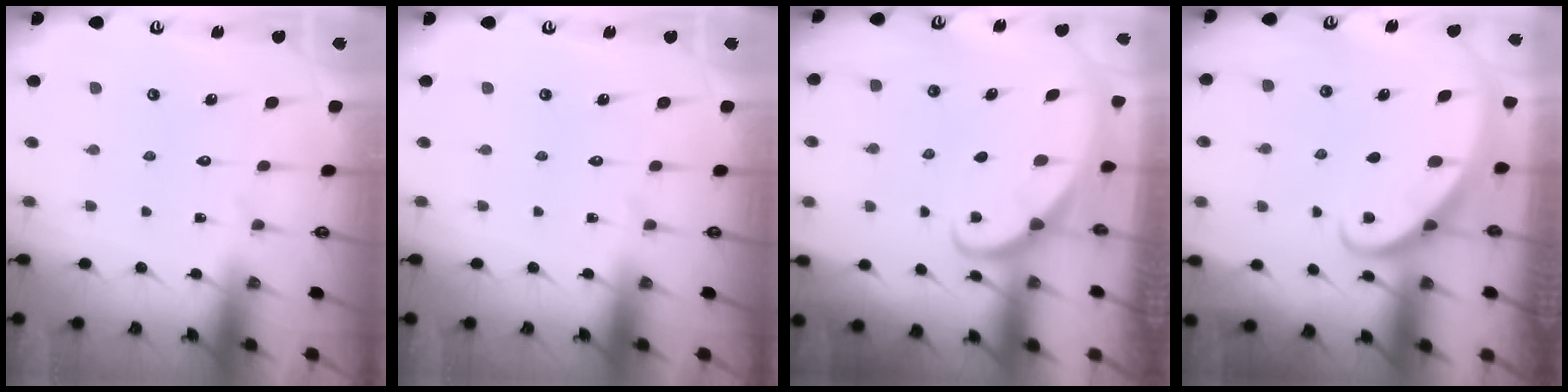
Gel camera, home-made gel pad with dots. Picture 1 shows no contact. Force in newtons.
{"total": 0.0}
{"total": 1.8, "press": 1.8, "slide": 0.1}
{"total": 2.8, "press": 2.8, "slide": 0.2}